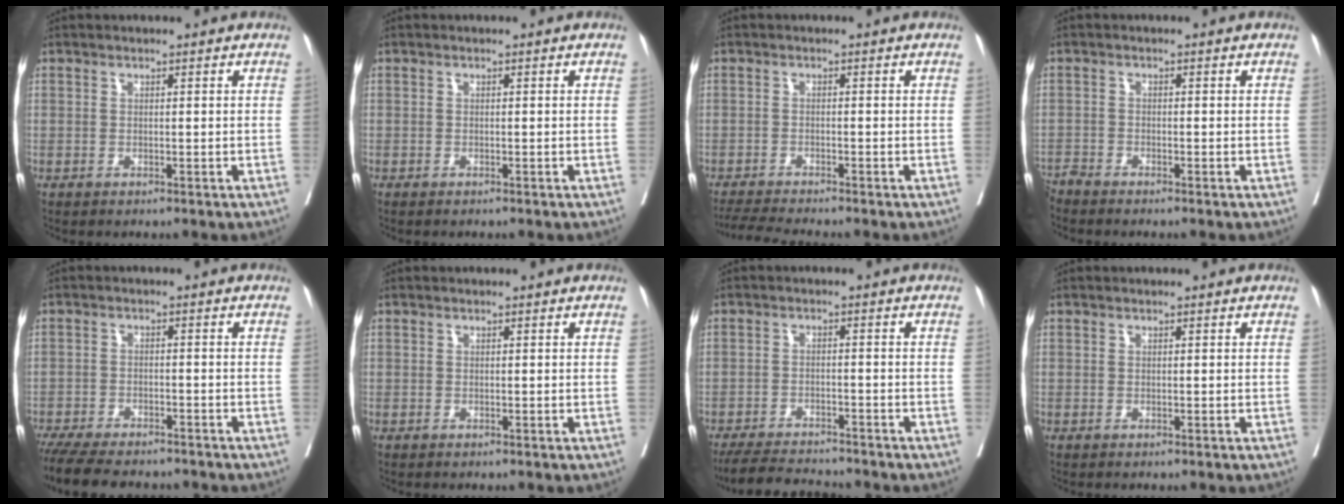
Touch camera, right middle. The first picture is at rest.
{"total": 0.7, "force": [-0.6, 0.1, 0.3], "torque": [-0.009, -0.003, -0.008]}
{"total": 4.6, "force": [-4.2, -1.1, 1.5], "torque": [-0.025, -0.019, -0.075]}
{"total": 2.4, "force": [-2.3, -0.6, 0.1], "torque": [-0.001, -0.008, -0.048]}
{"total": 13.7, "force": [-11.9, 3.3, 5.8], "torque": [-0.114, -0.018, -0.171]}
{"total": 0.0}
{"total": 8.2, "force": [-7.9, 0.9, 2.4], "torque": [-0.036, -0.009, -0.127]}
{"total": 0.0}